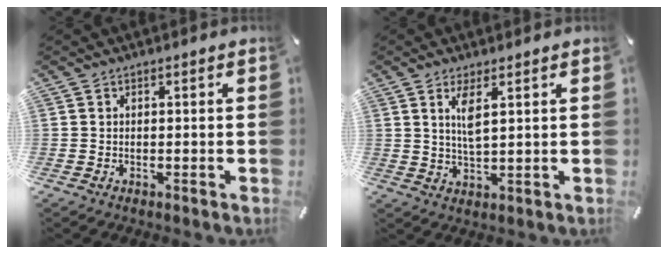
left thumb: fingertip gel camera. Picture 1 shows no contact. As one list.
[{"total": 4.8, "force": [2.1, 1.2, 4.2], "torque": [-0.097, -0.002, 0.033]}]